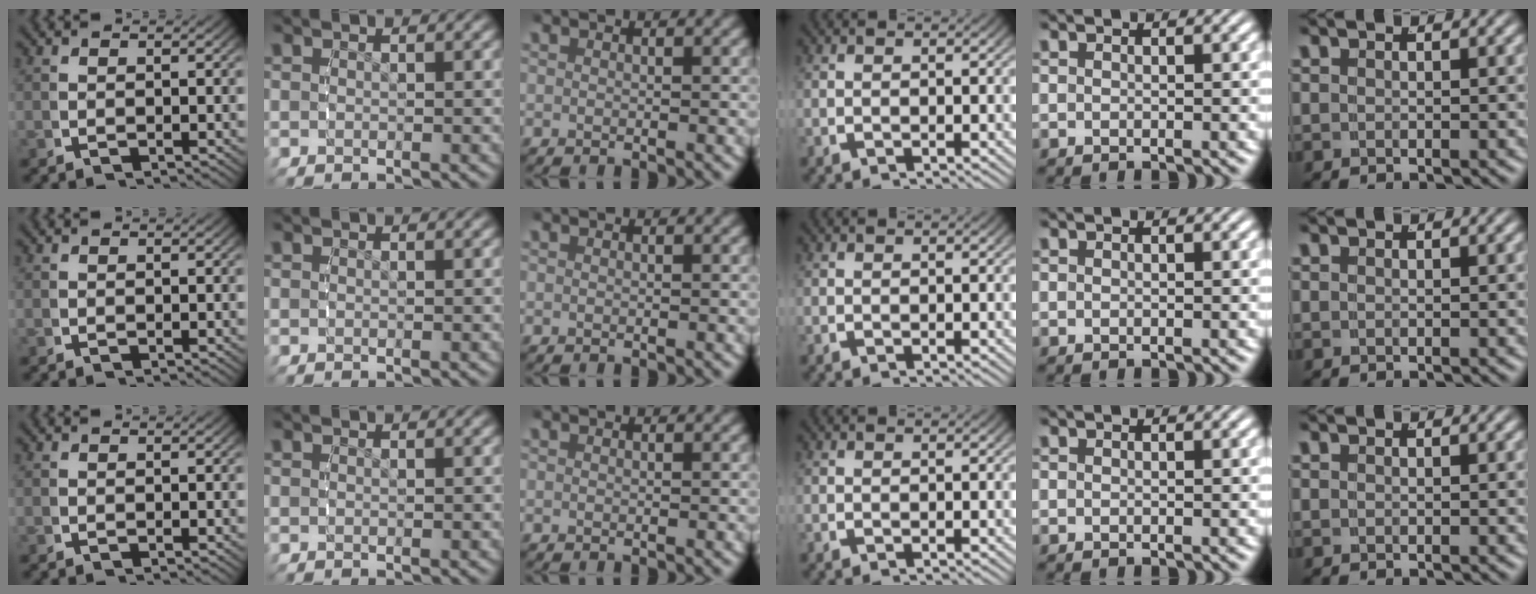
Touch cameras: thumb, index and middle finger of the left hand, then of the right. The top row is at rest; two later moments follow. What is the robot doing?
{"motion": "reach", "object": "photo album"}